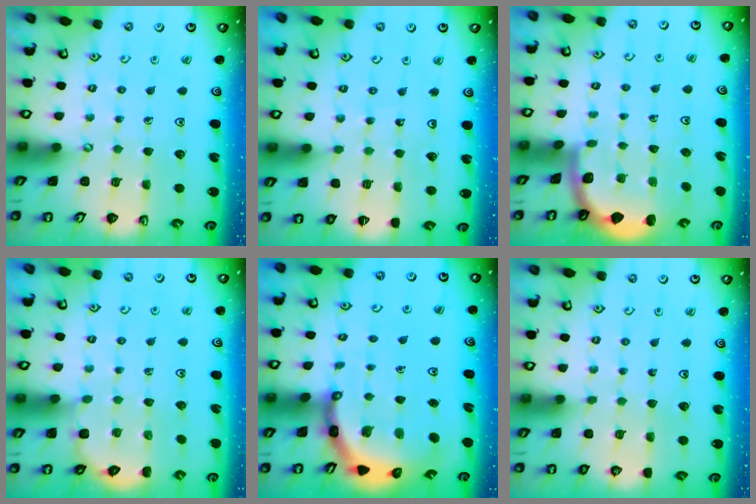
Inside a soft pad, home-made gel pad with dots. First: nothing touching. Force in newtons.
{"total": 2.7, "press": 2.7, "slide": 0.3}
{"total": 1.7, "press": 1.7, "slide": 0.0}
{"total": 3.1, "press": 3.1, "slide": 0.3}
{"total": 5.7, "press": 5.7, "slide": 0.7}
{"total": 0.0}